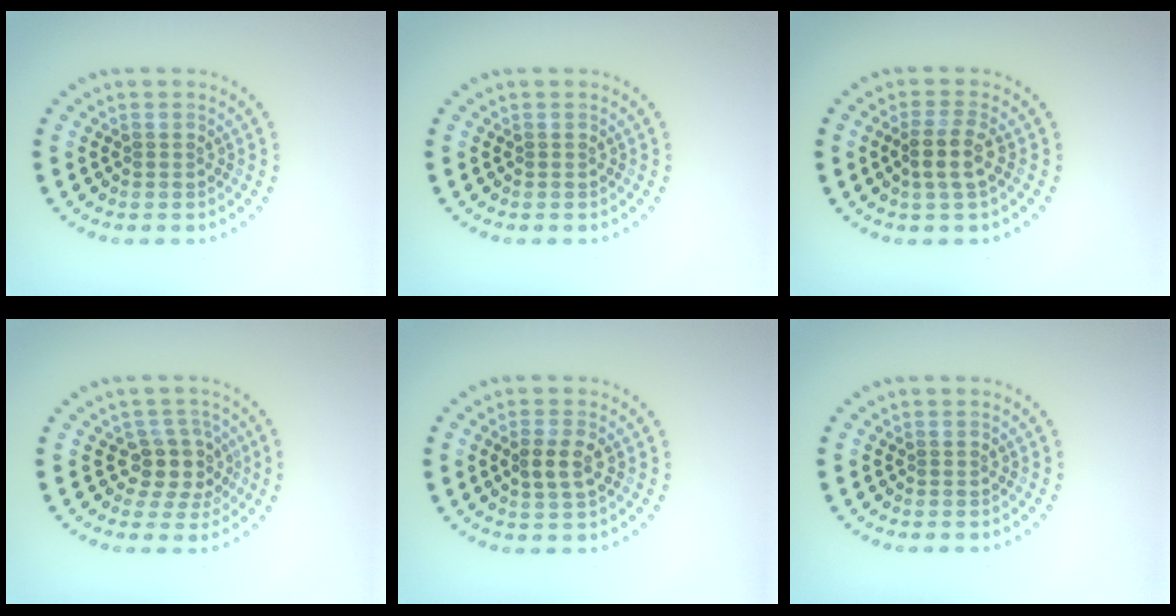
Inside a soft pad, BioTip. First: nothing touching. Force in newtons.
{"total": 0.0}
{"total": 2.7, "press": 2.3, "slide": 1.5}
{"total": 3.2, "press": 2.5, "slide": 1.9}
{"total": 2.2, "press": 2.2, "slide": 0.5}
{"total": 0.0}